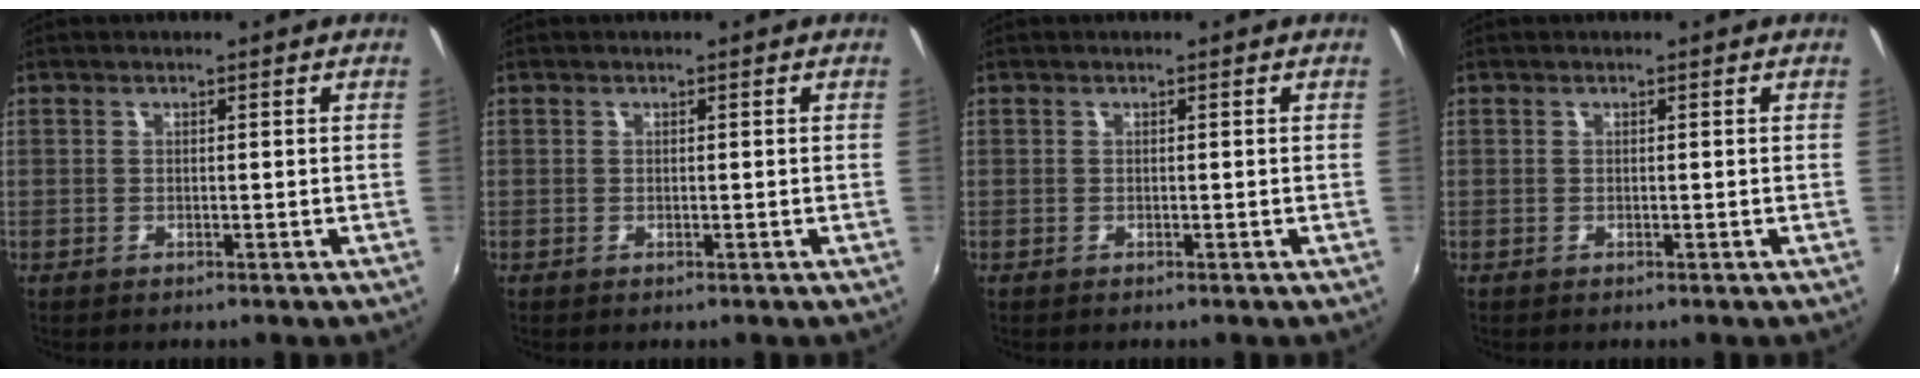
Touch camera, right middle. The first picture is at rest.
{"total": 0.0}
{"total": 0.0}
{"total": 0.0}